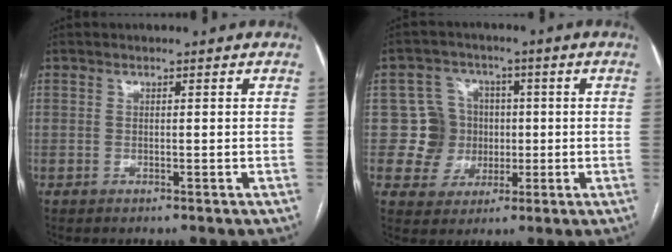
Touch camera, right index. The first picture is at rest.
{"total": 7.3, "force": [-0.1, 7.2, 0.5], "torque": [-0.006, 0.027, 0.005]}